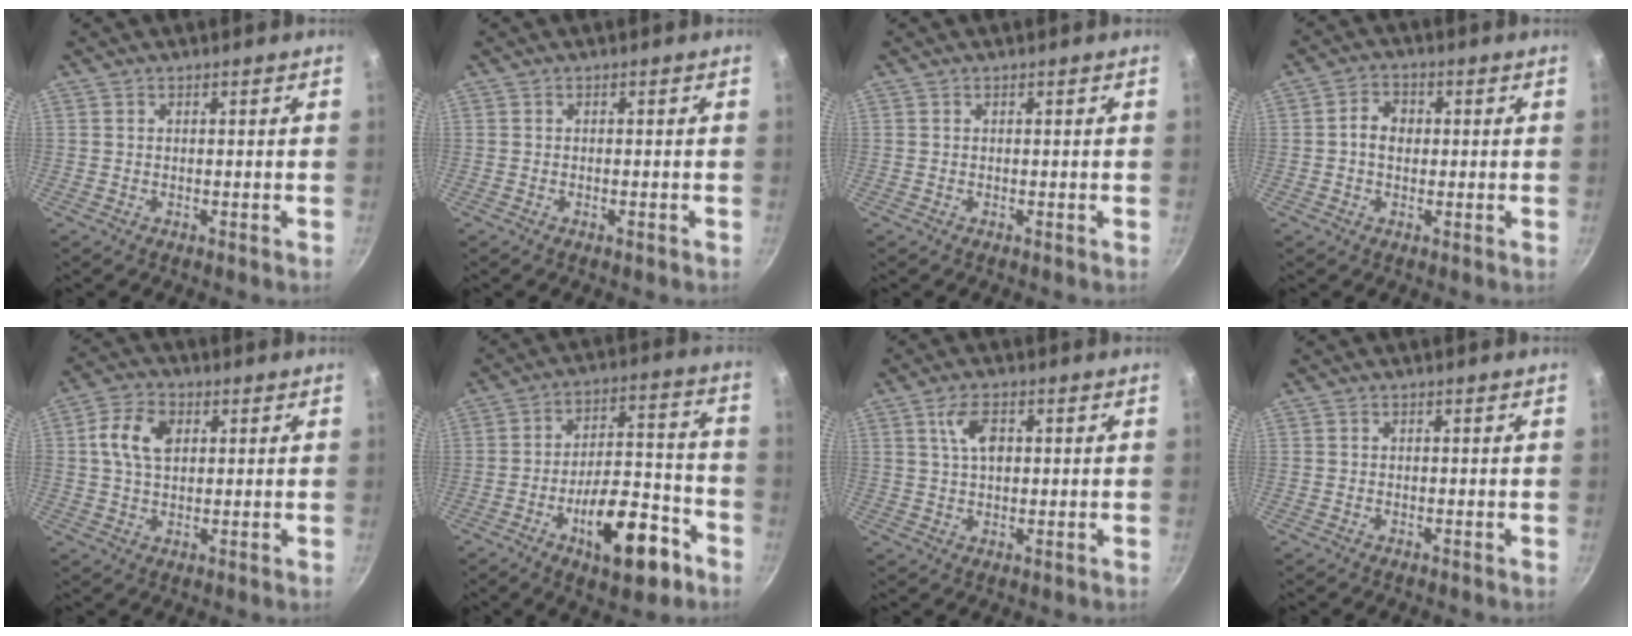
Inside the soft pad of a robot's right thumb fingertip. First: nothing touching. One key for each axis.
{"total": 0.6, "fx": -0.3, "fy": 0.2, "fz": 0.5, "tx": -0.010, "ty": 0.003, "tz": -0.006}
{"total": 0.0}
{"total": 4.6, "fx": 0.2, "fy": 3.6, "fz": 2.9, "tx": -0.033, "ty": 0.010, "tz": -0.005}
{"total": 8.3, "fx": 2.0, "fy": 5.4, "fz": 5.9, "tx": -0.103, "ty": 0.010, "tz": 0.029}
{"total": 16.6, "fx": -8.2, "fy": 7.1, "fz": 12.6, "tx": -0.158, "ty": 0.067, "tz": -0.116}
{"total": 5.6, "fx": 1.6, "fy": 3.0, "fz": 4.5, "tx": -0.073, "ty": 0.002, "tz": 0.027}
{"total": 0.0}